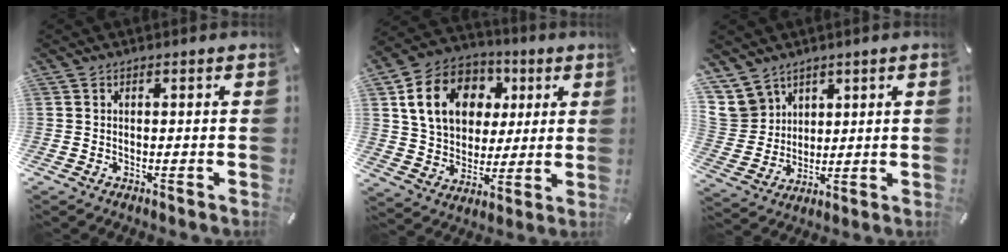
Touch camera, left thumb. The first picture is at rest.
{"total": 15.5, "force": [4.6, 12.7, 7.7], "torque": [-0.147, 0.000, 0.086]}
{"total": 9.4, "force": [5.5, 7.6, 0.9], "torque": [-0.048, -0.031, 0.110]}